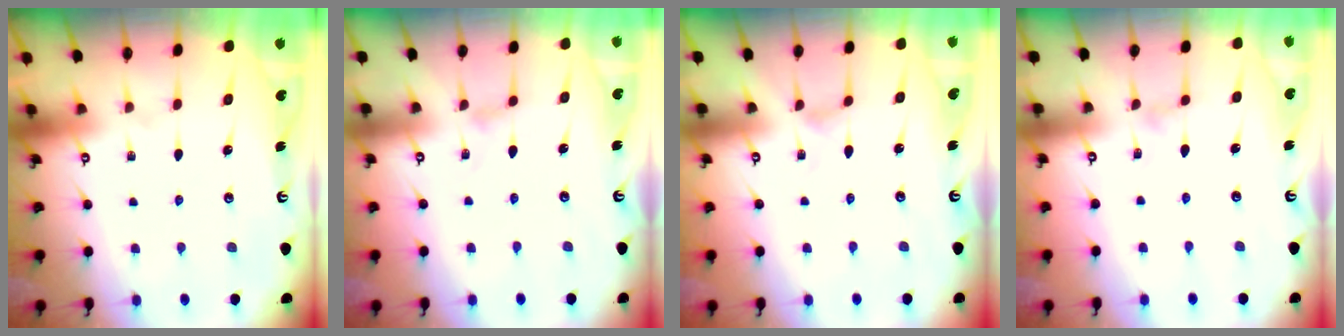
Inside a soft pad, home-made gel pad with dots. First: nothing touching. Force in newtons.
{"total": 0.0}
{"total": 0.0}
{"total": 0.0}